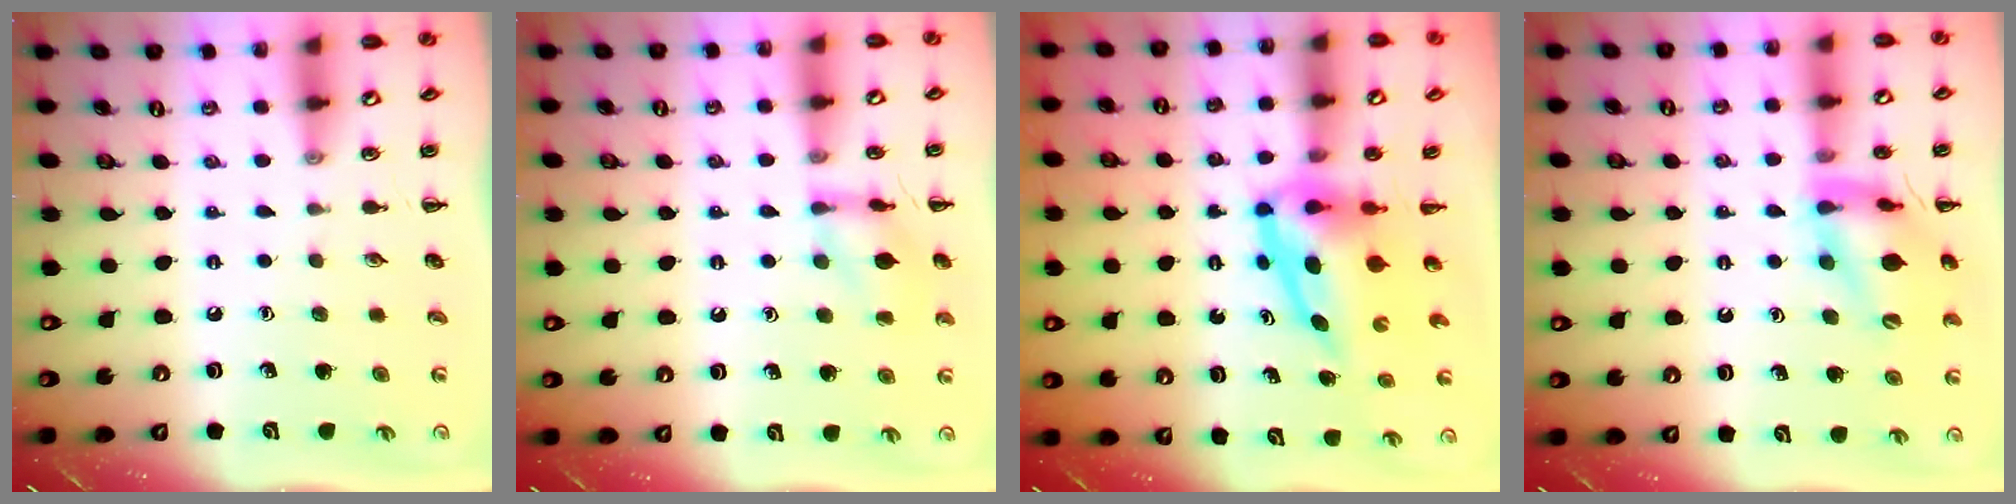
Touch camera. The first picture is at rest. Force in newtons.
{"total": 10.8, "press": 10.8, "slide": 0.4}
{"total": 7.9, "press": 7.5, "slide": 2.3}
{"total": 15.5, "press": 15.4, "slide": 2.0}